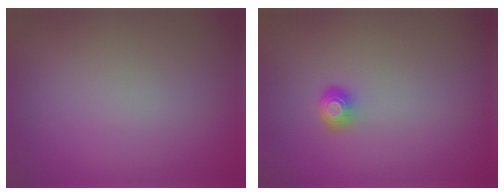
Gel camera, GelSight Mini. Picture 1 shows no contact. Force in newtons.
{"total": 1.5, "press": 1.1, "slide": 1.1}